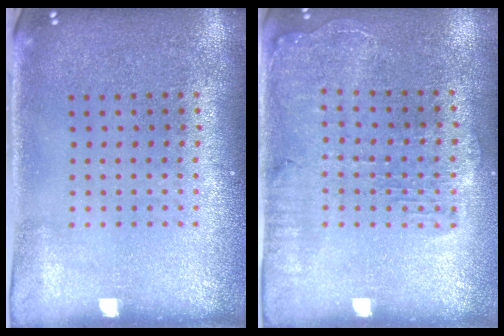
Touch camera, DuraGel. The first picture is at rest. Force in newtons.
{"total": 1.4, "press": 1.4, "slide": 0.3}